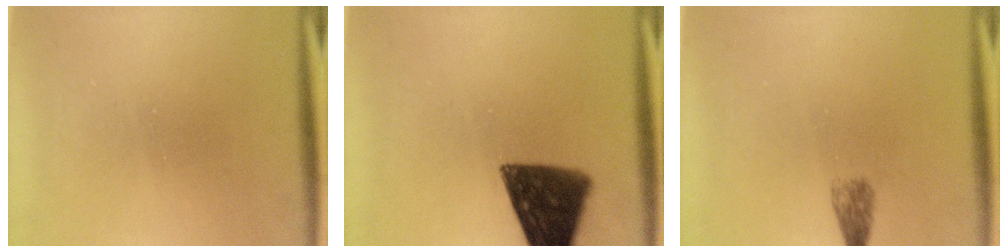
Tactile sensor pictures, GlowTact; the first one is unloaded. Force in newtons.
{"total": 12.4}
{"total": 1.4}